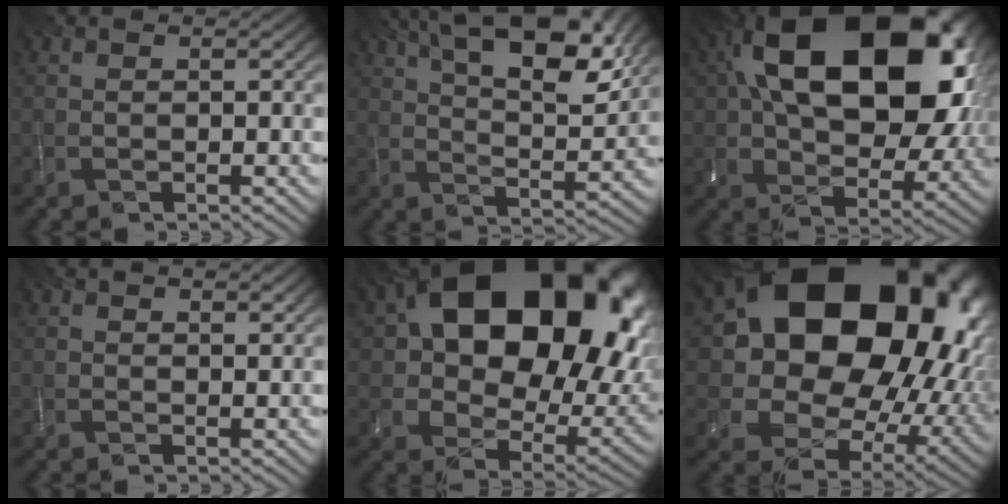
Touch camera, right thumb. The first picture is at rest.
{"total": 15.3, "force": [8.5, 5.9, 11.3], "torque": [-0.178, 0.003, 0.133]}
{"total": 22.2, "force": [6.4, 14.1, 15.9], "torque": [-0.295, 0.016, 0.126]}
{"total": 1.3, "force": [0.9, 0.7, 0.7], "torque": [-0.013, -0.002, 0.017]}
{"total": 23.0, "force": [7.8, 16.2, 14.4], "torque": [-0.249, 0.000, 0.182]}
{"total": 22.9, "force": [6.4, 18.1, 12.4], "torque": [-0.284, -0.014, 0.160]}